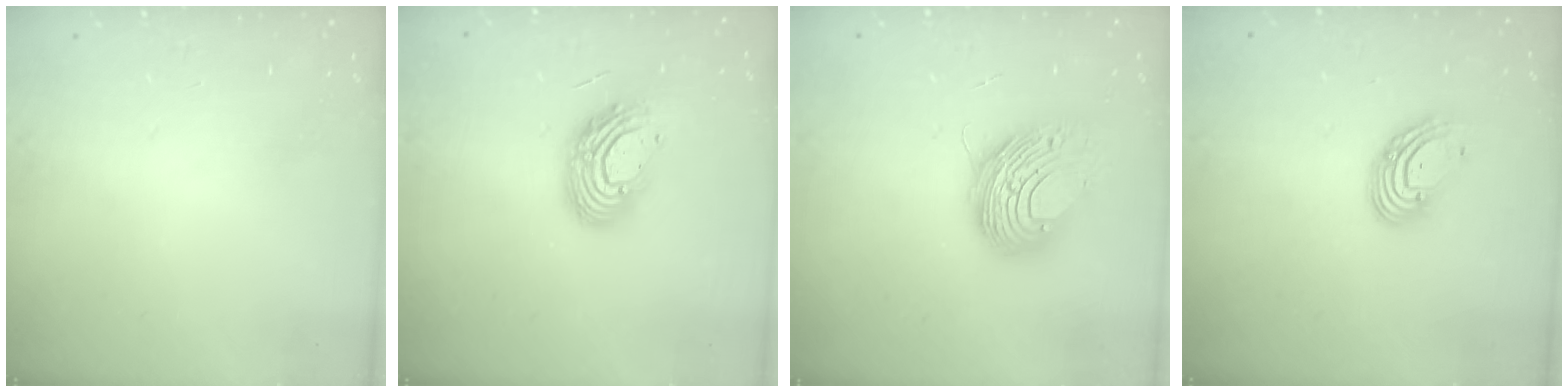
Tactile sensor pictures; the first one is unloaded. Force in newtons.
{"total": 12.1, "press": 12.0, "slide": 1.0}
{"total": 10.5, "press": 10.5, "slide": 1.3}
{"total": 7.3, "press": 7.3, "slide": 0.8}